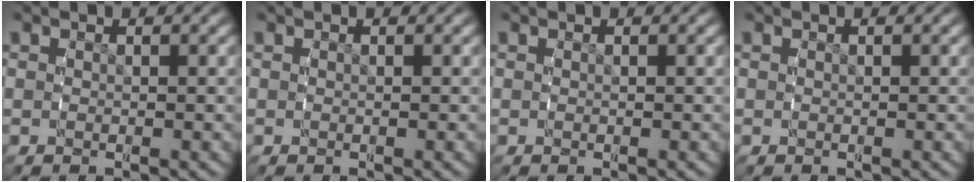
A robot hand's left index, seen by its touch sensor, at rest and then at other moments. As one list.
[{"total": 0.0}, {"total": 0.0}, {"total": 0.0}]